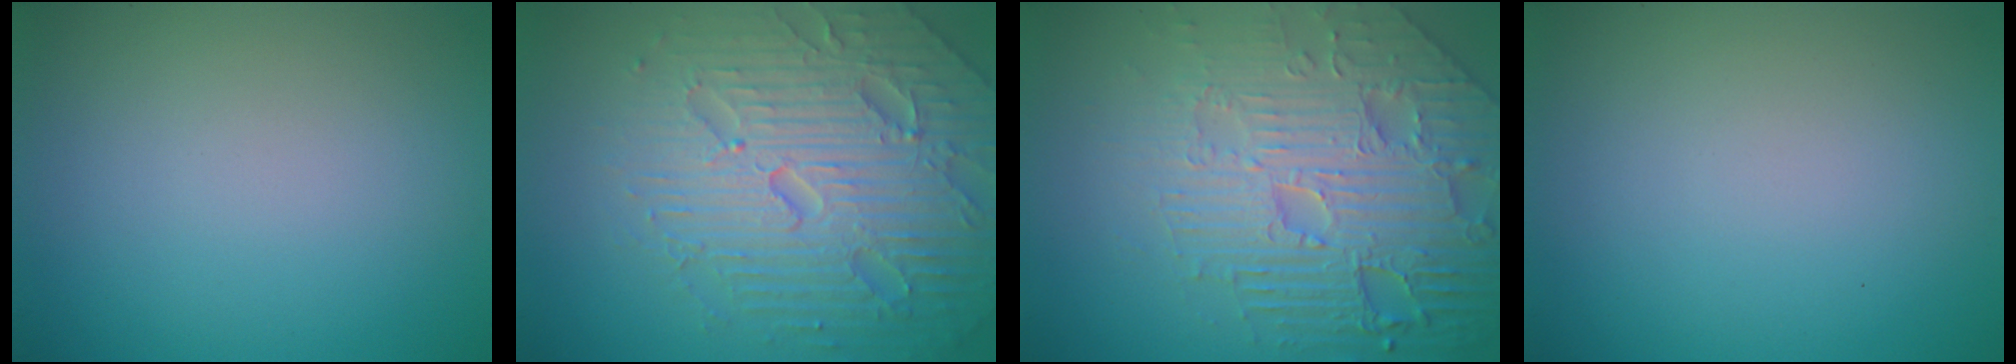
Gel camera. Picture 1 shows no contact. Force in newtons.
{"total": 7.4, "press": 7.3, "slide": 1.5}
{"total": 8.4, "press": 6.1, "slide": 5.7}
{"total": 0.0}